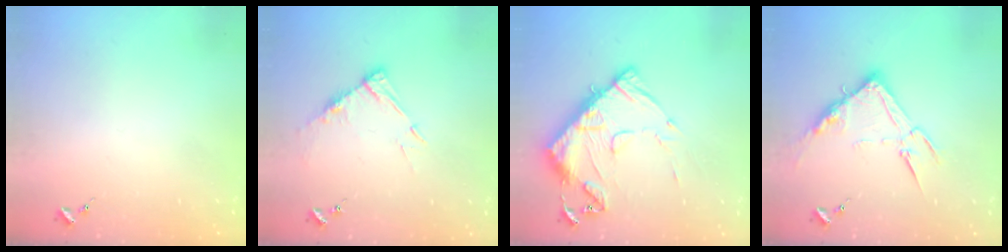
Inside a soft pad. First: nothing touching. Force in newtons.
{"total": 9.1, "press": 9.1, "slide": 0.7}
{"total": 14.8, "press": 14.7, "slide": 1.5}
{"total": 13.9, "press": 13.8, "slide": 0.9}